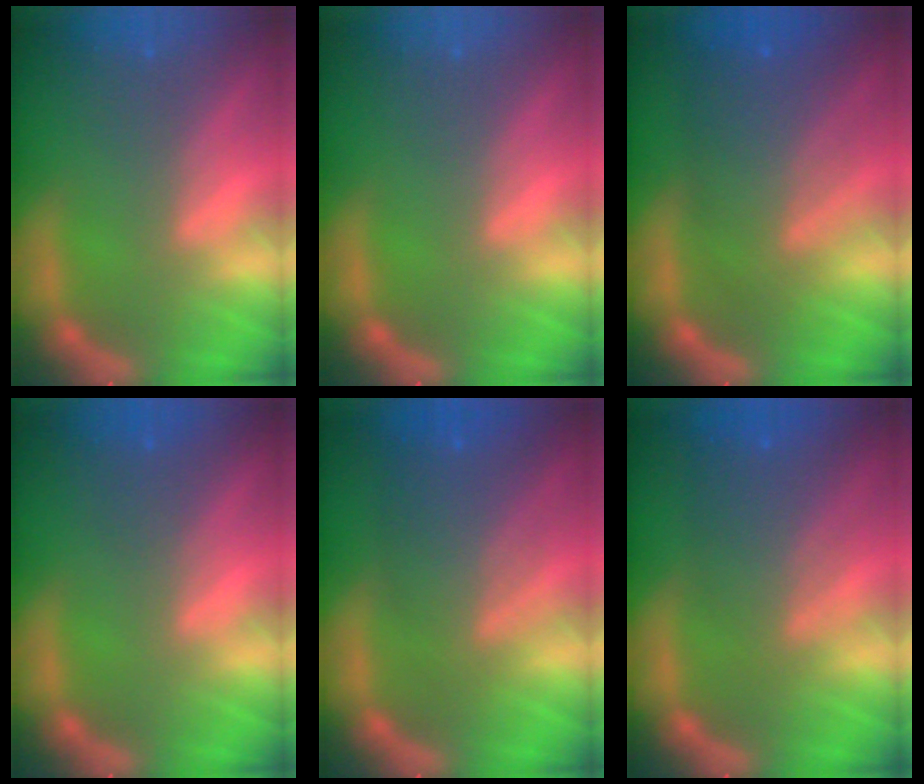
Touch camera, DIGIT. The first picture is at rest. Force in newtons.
{"total": 0.0}
{"total": 7.5}
{"total": 1.5}
{"total": 6.6}
{"total": 5.5}